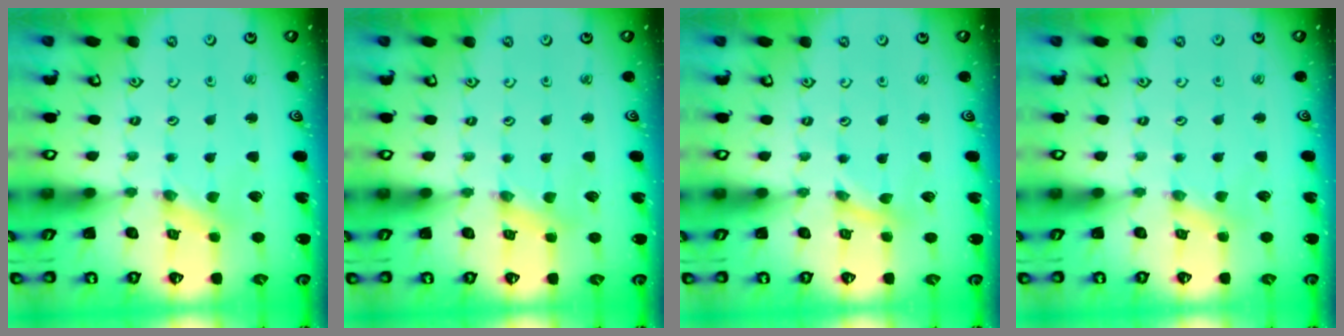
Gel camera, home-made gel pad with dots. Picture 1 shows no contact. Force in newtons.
{"total": 1.1, "press": 1.1, "slide": 0.2}
{"total": 0.0}
{"total": 1.8, "press": 1.7, "slide": 0.4}